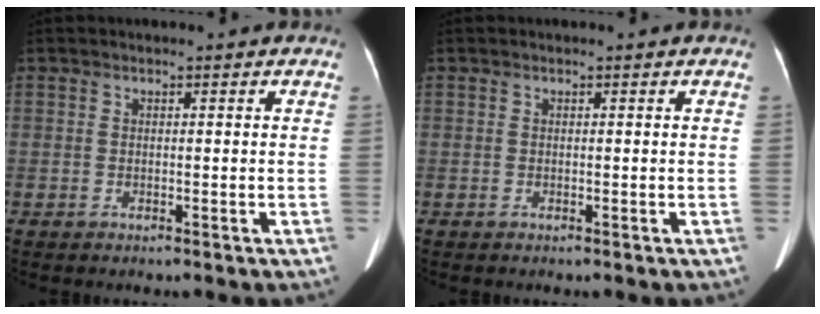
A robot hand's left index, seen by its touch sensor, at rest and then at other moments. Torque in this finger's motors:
{"motor_torque": [-0.03, 0.02, 0.00, 0.00]}